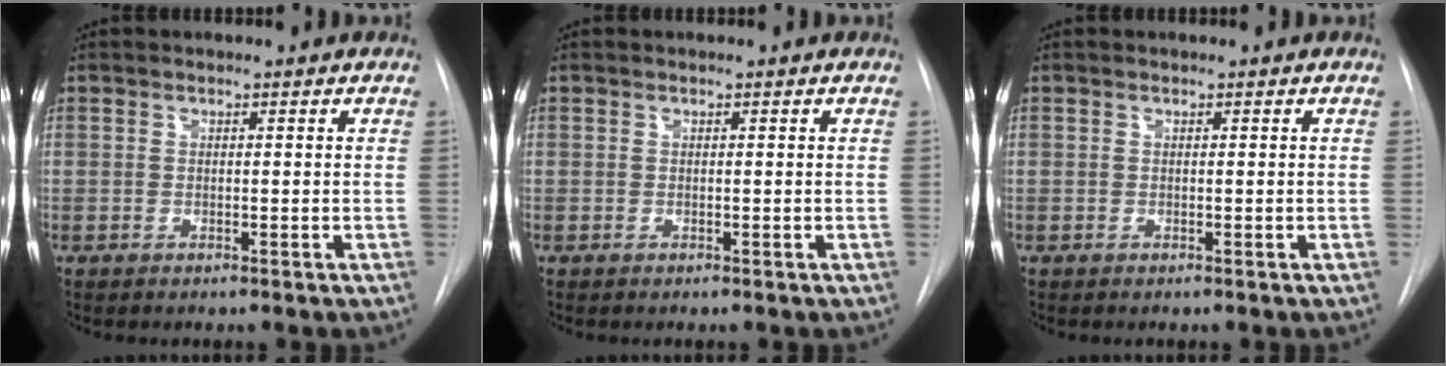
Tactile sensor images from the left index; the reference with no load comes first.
{"total": 0.0}
{"total": 0.0}